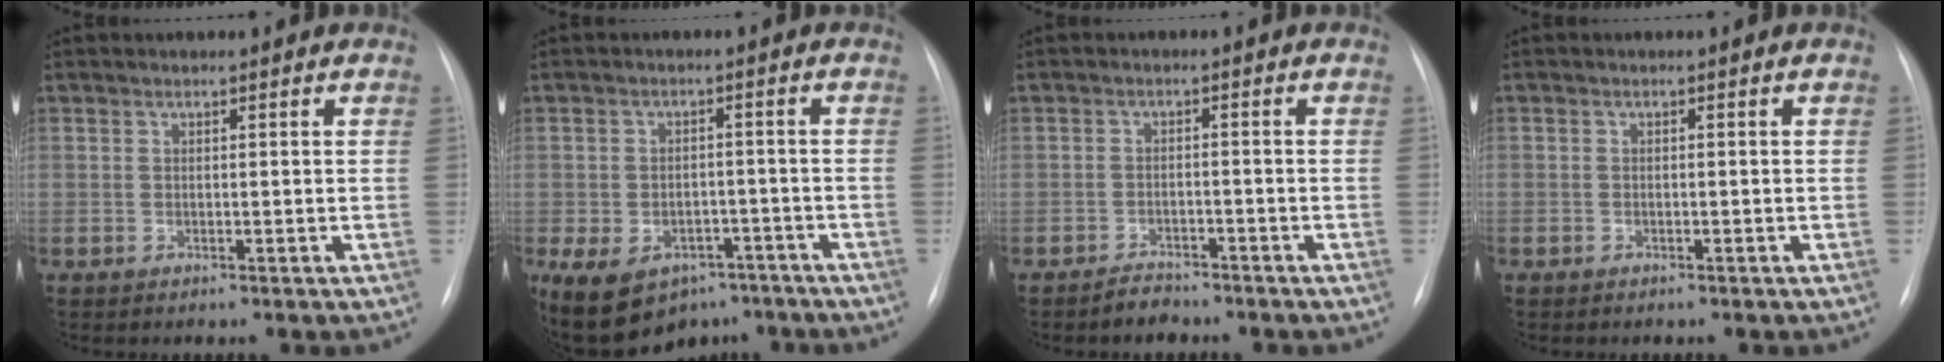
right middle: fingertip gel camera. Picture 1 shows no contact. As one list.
[{"total": 13.5, "force": [-8.1, 8.9, 6.0], "torque": [-0.122, 0.011, -0.113]}, {"total": 2.6, "force": [-2.4, 1.0, 0.4], "torque": [-0.012, 0.001, -0.037]}, {"total": 1.0, "force": [-0.5, 0.8, -0.1], "torque": [-0.003, 0.008, -0.009]}]